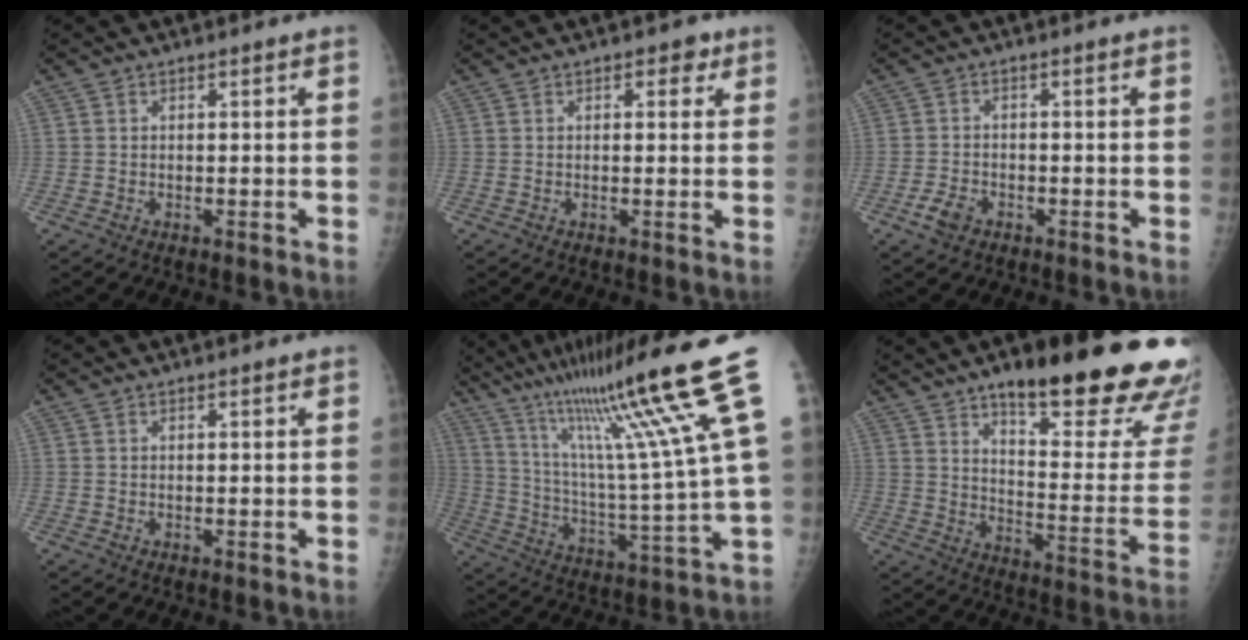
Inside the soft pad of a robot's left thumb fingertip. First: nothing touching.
{"total": 2.4, "force": [1.1, 1.3, 1.7], "torque": [-0.009, 0.000, 0.010]}
{"total": 3.2, "force": [-1.8, 1.9, 1.7], "torque": [-0.035, 0.010, -0.031]}
{"total": 0.7, "force": [0.5, -0.1, 0.6], "torque": [-0.009, 0.001, 0.007]}
{"total": 22.3, "force": [13.6, -0.6, 17.7], "torque": [-0.280, -0.049, 0.233]}
{"total": 28.9, "force": [18.3, 7.2, 21.3], "torque": [-0.229, -0.083, 0.260]}